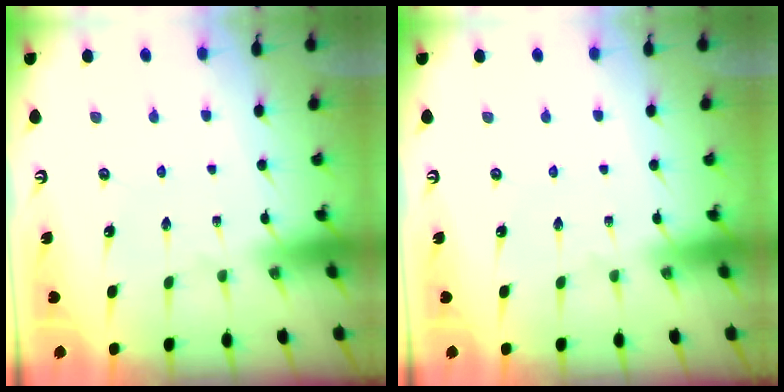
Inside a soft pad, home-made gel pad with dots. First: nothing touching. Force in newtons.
{"total": 0.0}